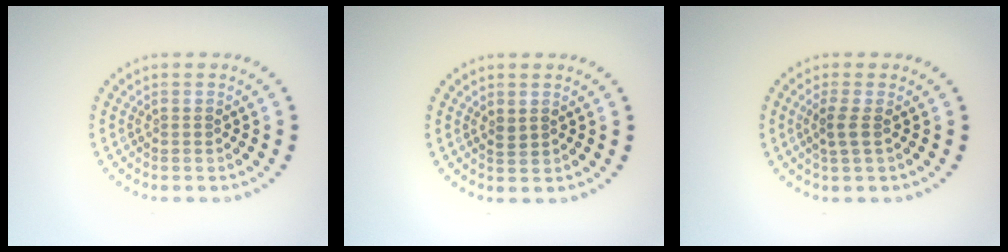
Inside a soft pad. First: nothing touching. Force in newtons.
{"total": 0.7, "press": 0.7, "slide": 0.3}
{"total": 1.6, "press": 1.4, "slide": 0.9}